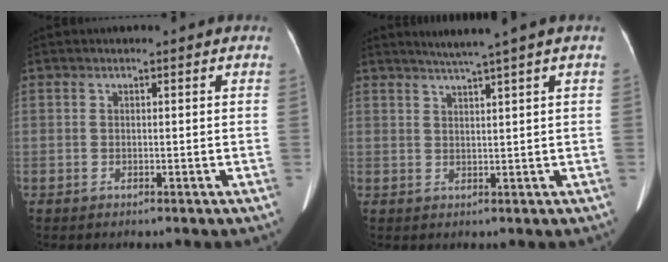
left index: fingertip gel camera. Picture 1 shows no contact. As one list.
[{"total": 4.3, "force": [3.2, -1.4, 2.5], "torque": [-0.036, 0.006, 0.054]}]